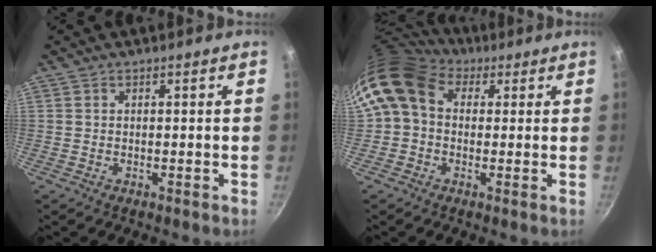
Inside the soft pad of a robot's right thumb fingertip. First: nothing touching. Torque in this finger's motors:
{"motor_torque": [1.36, 3.01, 0.47, -0.20, 0.41]}